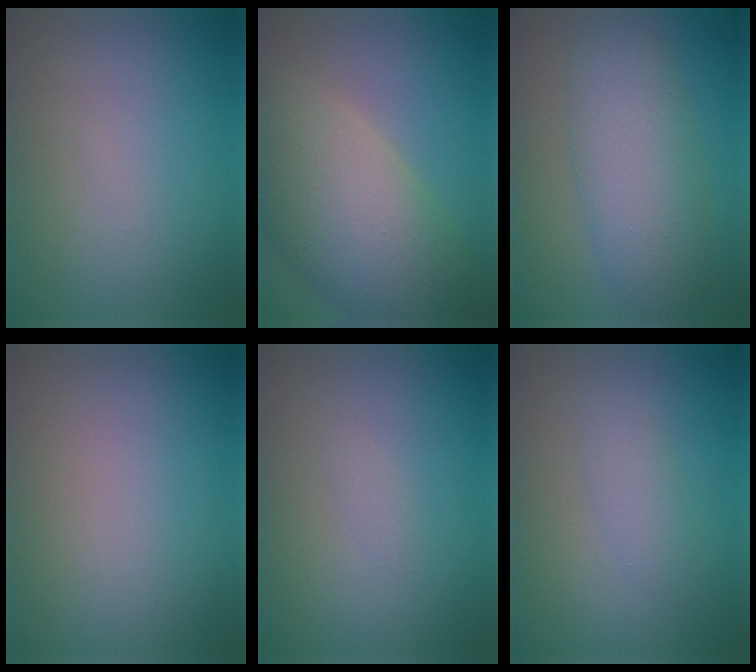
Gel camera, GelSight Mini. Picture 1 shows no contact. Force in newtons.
{"total": 11.0, "press": 11.0, "slide": 0.8}
{"total": 6.0, "press": 6.0, "slide": 0.2}
{"total": 0.0}
{"total": 0.7, "press": 0.6, "slide": 0.1}
{"total": 1.9, "press": 1.9, "slide": 0.1}